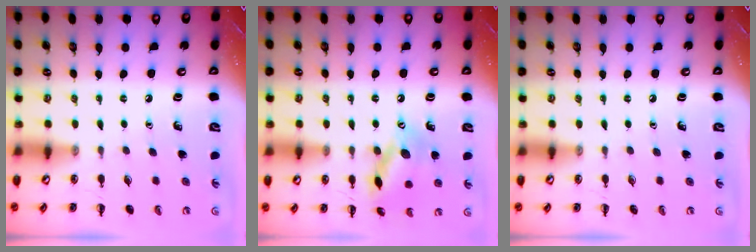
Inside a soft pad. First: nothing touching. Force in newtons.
{"total": 13.9, "press": 13.9, "slide": 1.1}
{"total": 0.0}